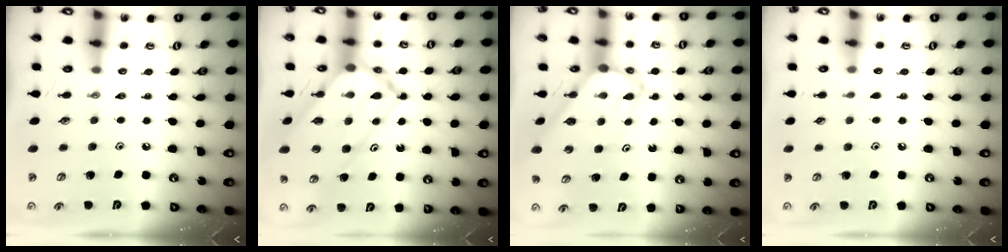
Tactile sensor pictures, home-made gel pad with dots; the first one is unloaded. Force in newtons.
{"total": 18.9, "press": 18.8, "slide": 1.7}
{"total": 8.0, "press": 8.0, "slide": 0.7}
{"total": 3.8, "press": 3.8, "slide": 0.5}